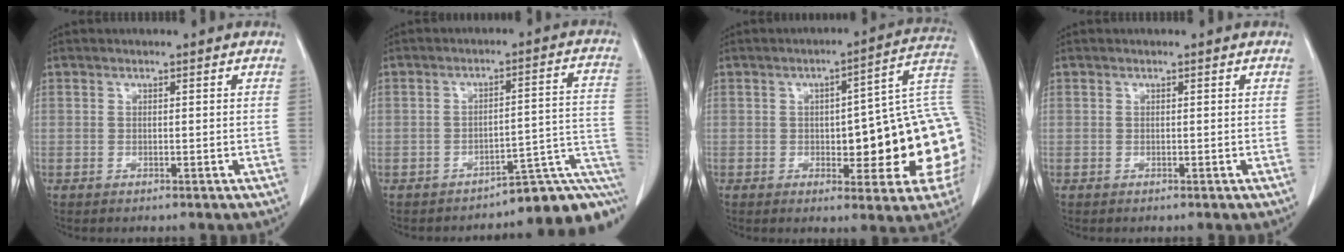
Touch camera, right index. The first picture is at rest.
{"total": 9.9, "force": [-8.2, 2.5, 4.8], "torque": [-0.024, 0.069, -0.092]}
{"total": 19.4, "force": [-1.1, 4.4, 18.8], "torque": [-0.189, 0.035, -0.002]}
{"total": 0.0}